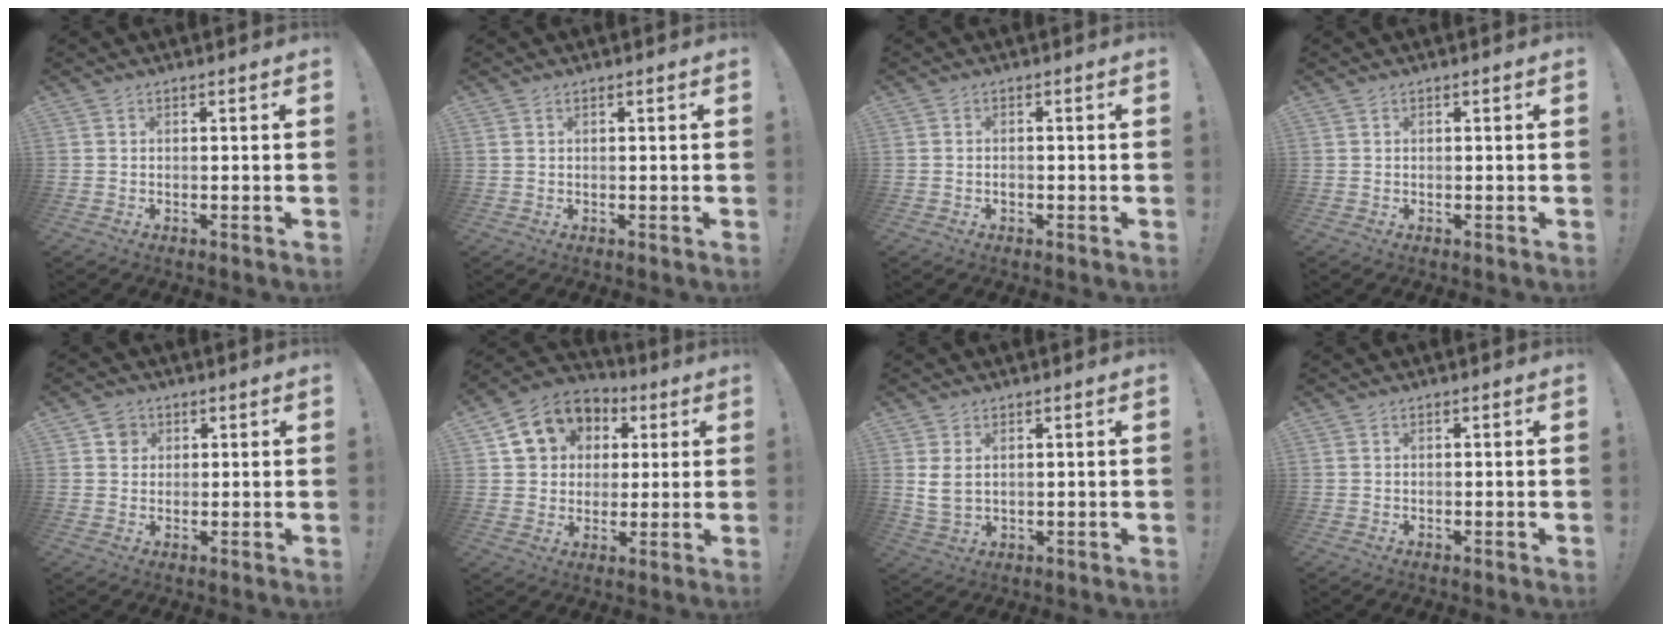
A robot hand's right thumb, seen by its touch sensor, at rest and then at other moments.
{"total": 0.7, "force": [0.5, 0.3, 0.4], "torque": [-0.012, 0.001, 0.011]}
{"total": 0.9, "force": [-0.6, 0.6, 0.4], "torque": [0.003, -0.001, -0.013]}
{"total": 0.0}
{"total": 4.0, "force": [1.5, 3.6, 1.1], "torque": [-0.008, 0.001, 0.026]}
{"total": 12.8, "force": [4.9, 10.6, 5.1], "torque": [-0.073, -0.018, 0.099]}
{"total": 4.8, "force": [1.8, 2.9, 3.4], "torque": [-0.057, -0.008, 0.032]}
{"total": 0.0}